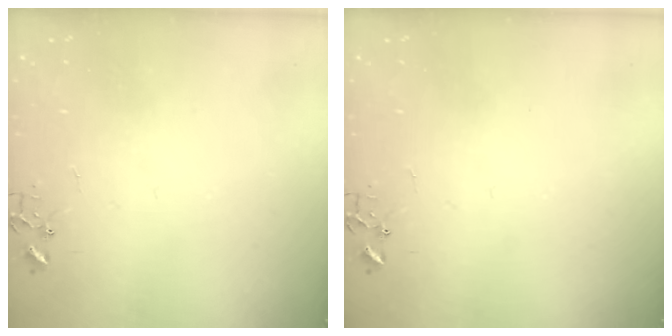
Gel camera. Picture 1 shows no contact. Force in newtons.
{"total": 0.0}